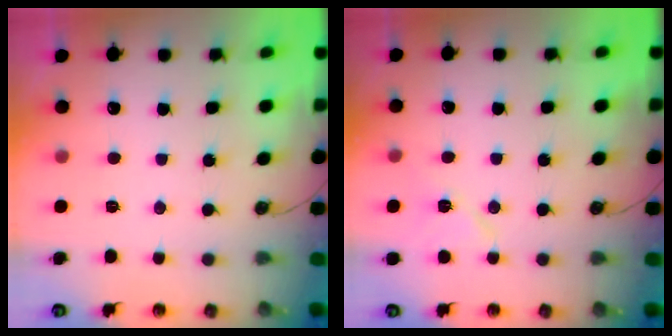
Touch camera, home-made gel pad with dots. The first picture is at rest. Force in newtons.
{"total": 10.7, "press": 5.1, "slide": 9.5}